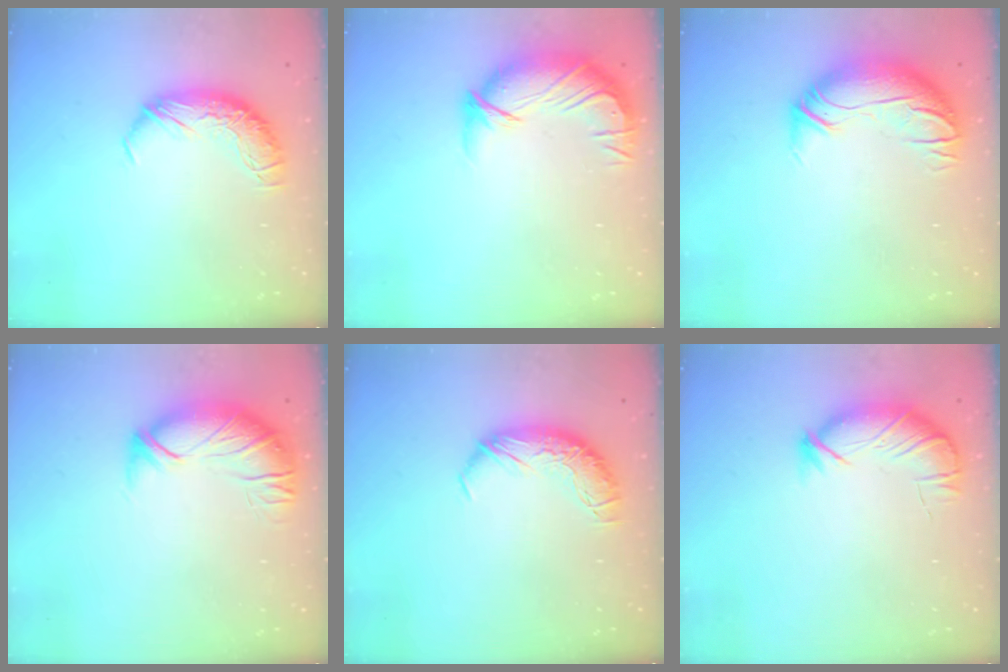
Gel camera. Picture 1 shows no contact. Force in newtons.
{"total": 3.1, "press": 2.2, "slide": 2.1}
{"total": 3.0, "press": 0.4, "slide": 2.9}
{"total": 2.8, "press": 1.3, "slide": 2.5}
{"total": 0.0}
{"total": 4.1, "press": 3.8, "slide": 1.7}